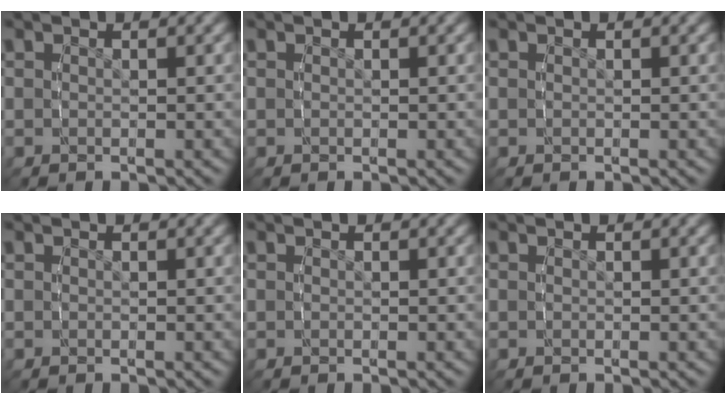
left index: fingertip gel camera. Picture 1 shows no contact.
{"total": 0.0}
{"total": 0.0}
{"total": 0.0}
{"total": 0.0}
{"total": 0.0}